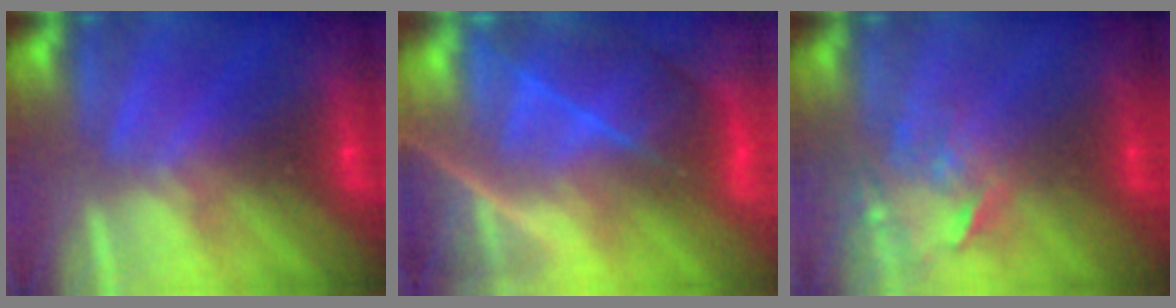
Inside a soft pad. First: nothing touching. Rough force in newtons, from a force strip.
{"total": 7.4}
{"total": 3.9}